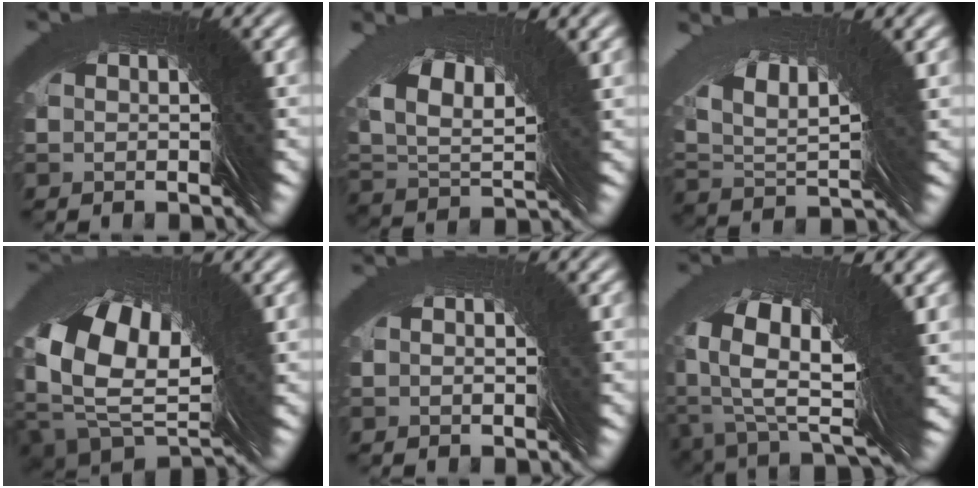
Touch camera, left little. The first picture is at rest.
{"total": 4.3, "force": [3.4, 0.7, 2.4], "torque": [-0.053, 0.027, 0.048]}
{"total": 4.5, "force": [3.9, -0.5, 2.1], "torque": [-0.047, 0.043, 0.052]}
{"total": 10.1, "force": [0.5, 6.4, 7.9], "torque": [-0.143, -0.022, 0.014]}
{"total": 1.0, "force": [0.2, 0.6, -0.8], "torque": [0.008, 0.004, -0.002]}
{"total": 6.5, "force": [-2.0, 2.3, 5.8], "torque": [-0.099, -0.017, -0.018]}